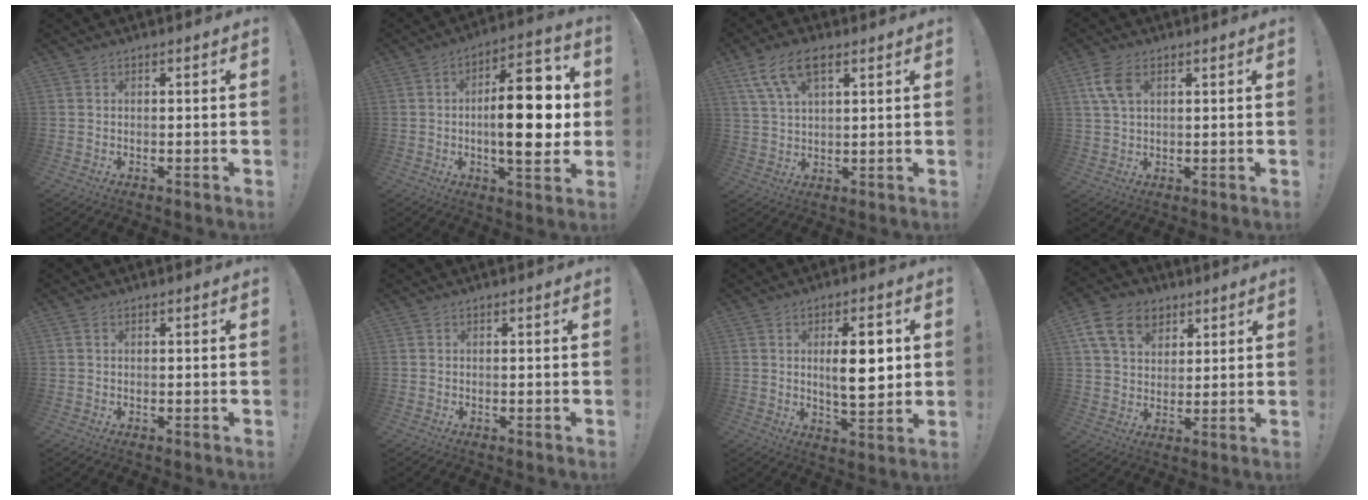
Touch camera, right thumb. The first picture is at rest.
{"total": 19.5, "force": [-0.4, 7.4, 18.1], "torque": [-0.277, 0.002, -0.010]}
{"total": 10.2, "force": [5.2, 4.8, 7.3], "torque": [-0.135, -0.010, 0.099]}
{"total": 6.8, "force": [2.5, 3.9, 4.9], "torque": [-0.103, -0.001, 0.048]}
{"total": 0.0}
{"total": 0.0}
{"total": 11.0, "force": [1.7, 3.8, 10.2], "torque": [-0.155, -0.006, 0.022]}
{"total": 13.7, "force": [6.6, 9.8, 7.0], "torque": [-0.103, -0.029, 0.128]}